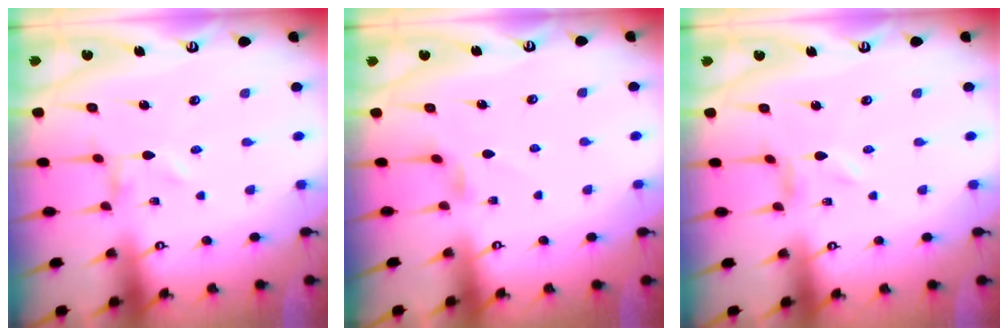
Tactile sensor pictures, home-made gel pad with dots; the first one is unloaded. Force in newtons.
{"total": 2.7, "press": 2.6, "slide": 0.4}
{"total": 0.0}